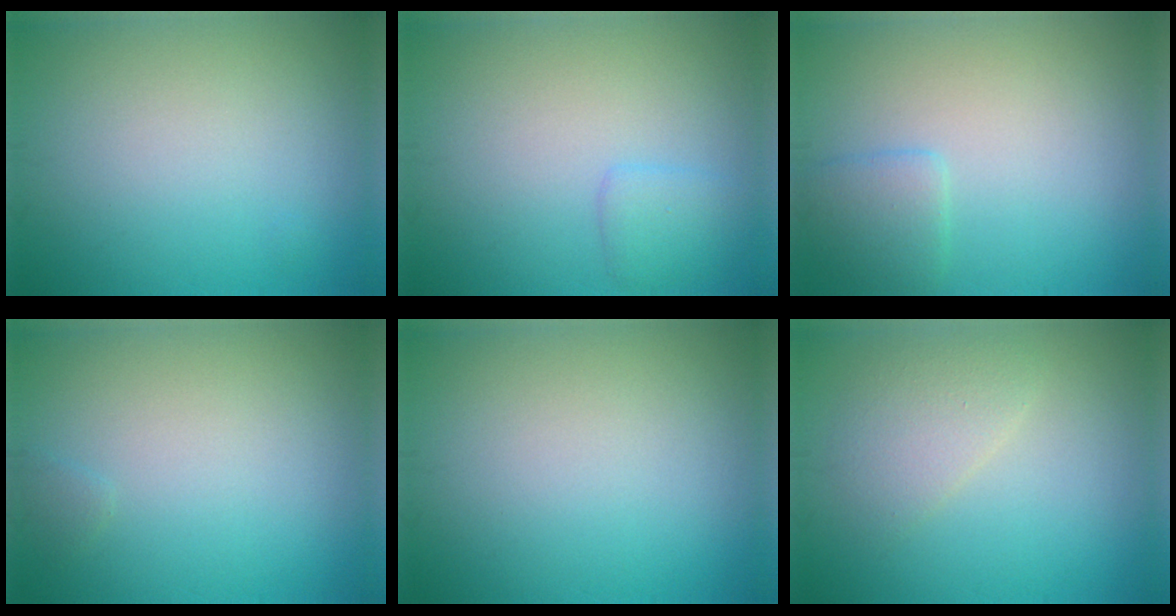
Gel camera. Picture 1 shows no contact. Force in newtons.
{"total": 1.6, "press": 1.6, "slide": 0.0}
{"total": 1.9, "press": 1.9, "slide": 0.1}
{"total": 0.6, "press": 0.6, "slide": 0.1}
{"total": 0.0}
{"total": 2.4, "press": 2.3, "slide": 0.2}